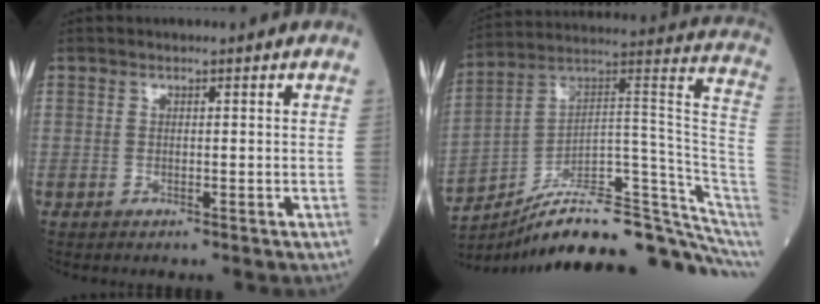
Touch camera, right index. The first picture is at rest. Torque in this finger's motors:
{"motor_torque": [-0.29, -1.85, -0.04, -0.06]}